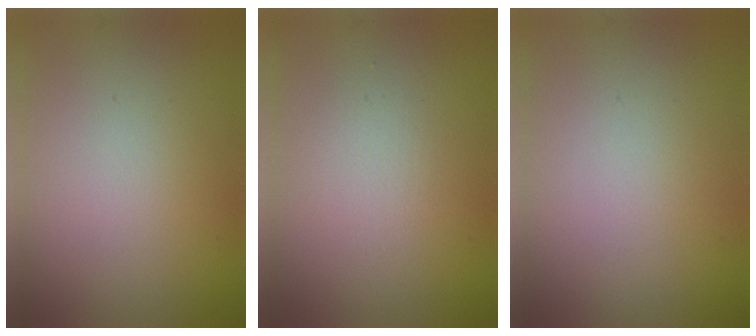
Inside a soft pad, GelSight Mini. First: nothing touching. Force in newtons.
{"total": 1.4, "press": 1.4, "slide": 0.1}
{"total": 0.0}